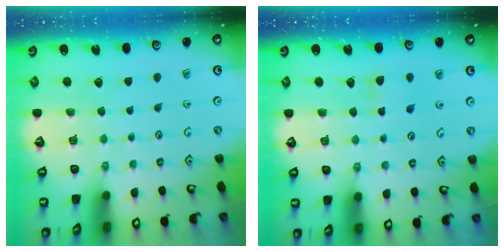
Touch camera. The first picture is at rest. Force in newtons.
{"total": 5.0, "press": 4.9, "slide": 0.7}